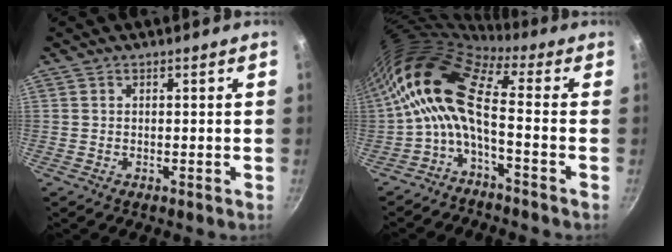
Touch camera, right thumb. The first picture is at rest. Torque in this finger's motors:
{"motor_torque": [-0.32, 1.82, 2.25, -0.52, 0.91]}